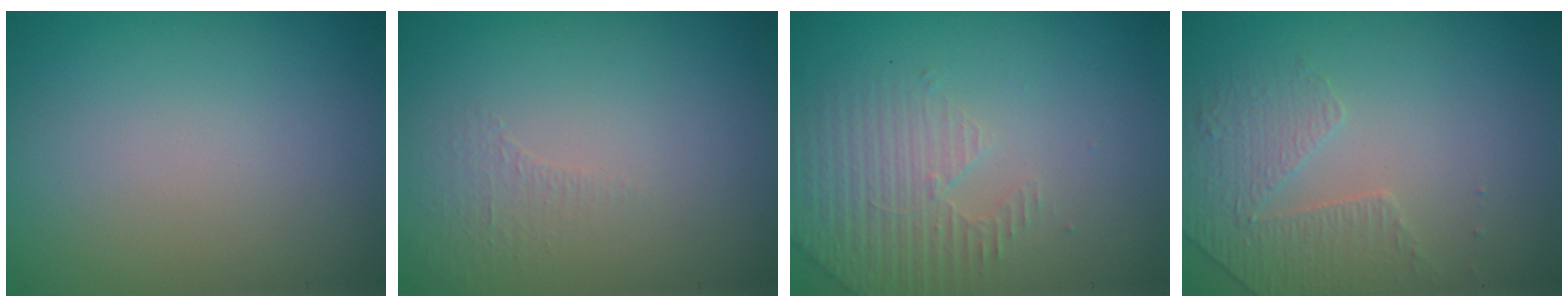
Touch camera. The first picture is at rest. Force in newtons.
{"total": 0.8, "press": 0.4, "slide": 0.7}
{"total": 3.1, "press": 3.1, "slide": 0.7}
{"total": 1.8, "press": 1.4, "slide": 1.0}